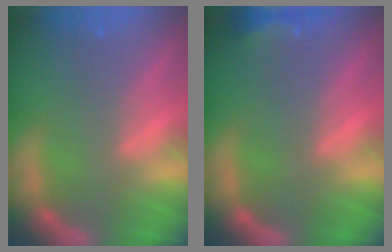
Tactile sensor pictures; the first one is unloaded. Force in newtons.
{"total": 3.0}